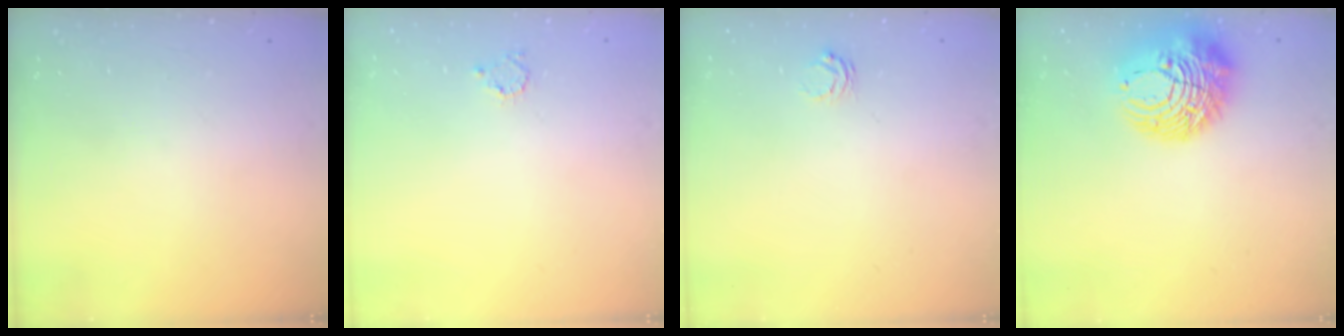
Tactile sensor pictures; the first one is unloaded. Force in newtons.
{"total": 2.4, "press": 2.4, "slide": 0.4}
{"total": 2.5, "press": 2.5, "slide": 0.2}
{"total": 14.2, "press": 14.1, "slide": 1.5}